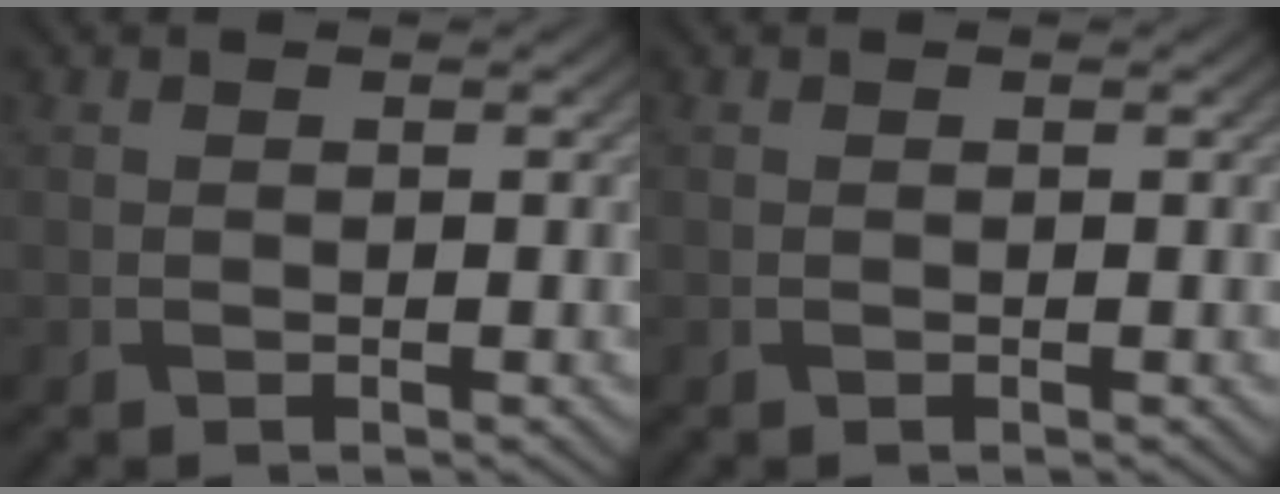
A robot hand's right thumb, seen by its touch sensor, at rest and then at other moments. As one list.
[{"total": 0.0}]